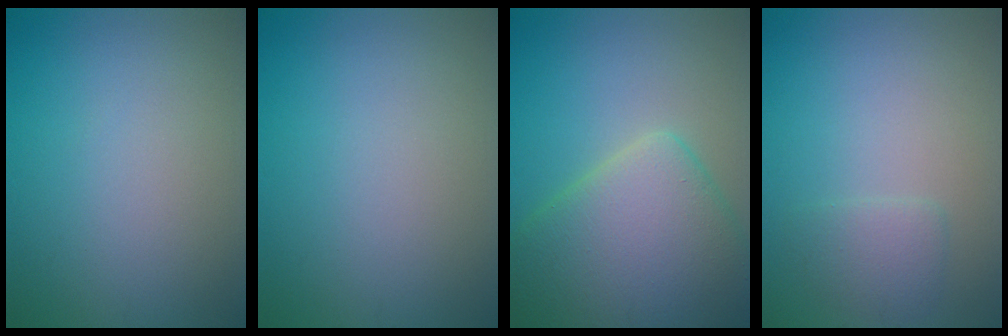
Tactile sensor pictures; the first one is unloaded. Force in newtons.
{"total": 0.0}
{"total": 10.0, "press": 10.0, "slide": 0.5}
{"total": 1.7, "press": 1.6, "slide": 0.2}